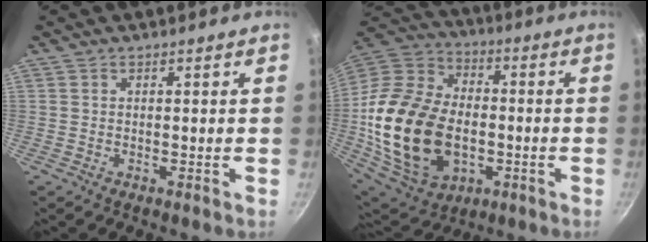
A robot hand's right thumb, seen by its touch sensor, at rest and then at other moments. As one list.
[{"total": 27.1, "force": [-4.1, 18.2, 19.8], "torque": [-0.370, 0.026, -0.063]}]